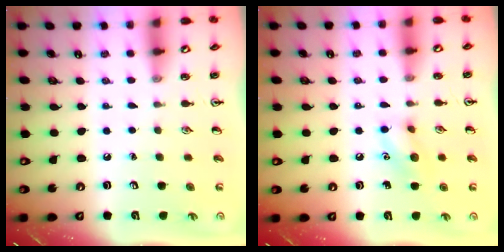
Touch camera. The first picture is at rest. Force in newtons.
{"total": 8.5, "press": 8.4, "slide": 1.0}